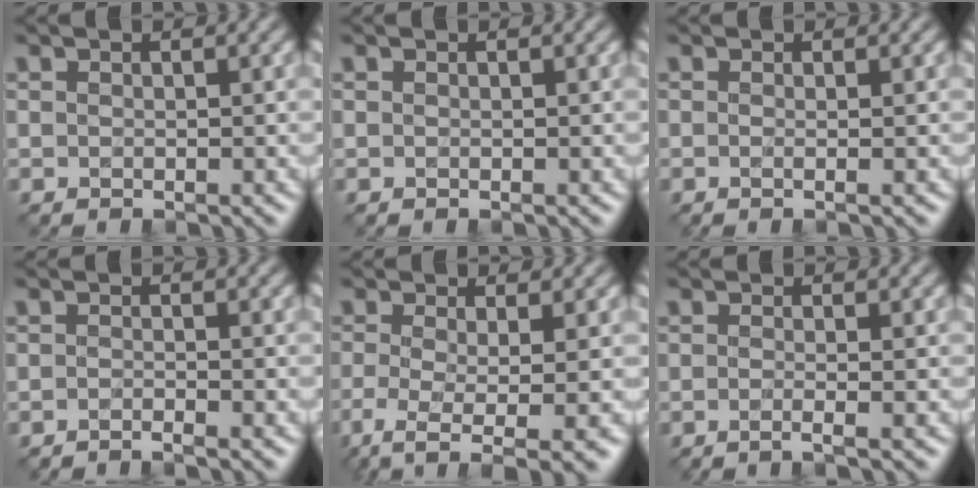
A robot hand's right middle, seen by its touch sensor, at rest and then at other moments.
{"total": 0.0}
{"total": 1.2, "force": [-0.1, 0.5, 1.2], "torque": [-0.013, -0.008, -0.014]}
{"total": 1.3, "force": [-1.0, 0.3, 0.8], "torque": [-0.004, -0.005, -0.026]}
{"total": 5.9, "force": [-2.5, 1.5, 5.1], "torque": [-0.095, -0.013, -0.049]}
{"total": 1.9, "force": [-0.5, 0.7, 1.7], "torque": [-0.013, -0.013, -0.026]}